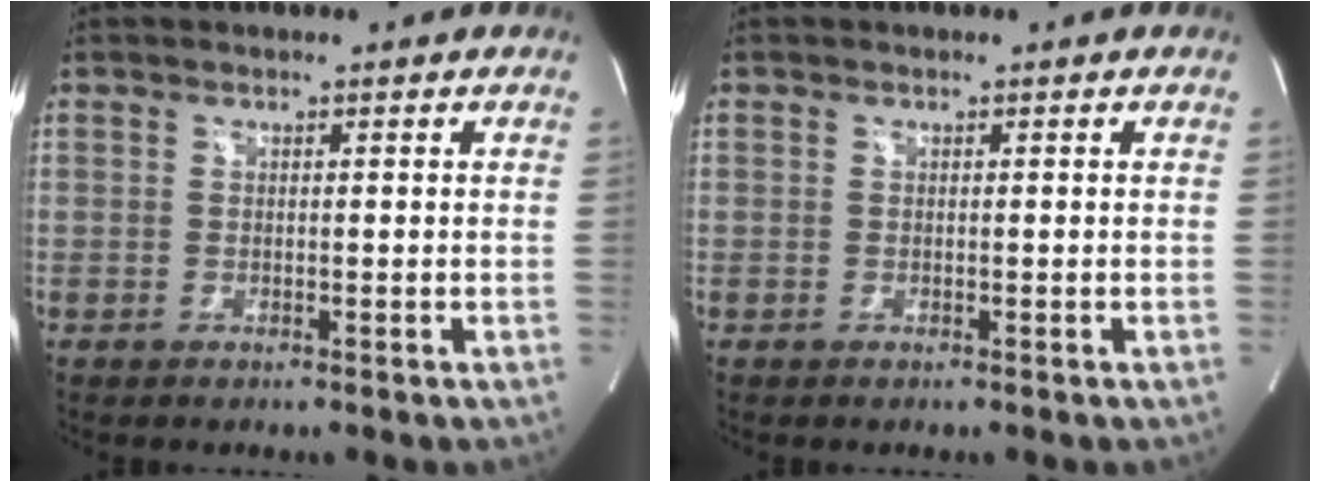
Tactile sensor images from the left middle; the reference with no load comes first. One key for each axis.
{"total": 0.0}